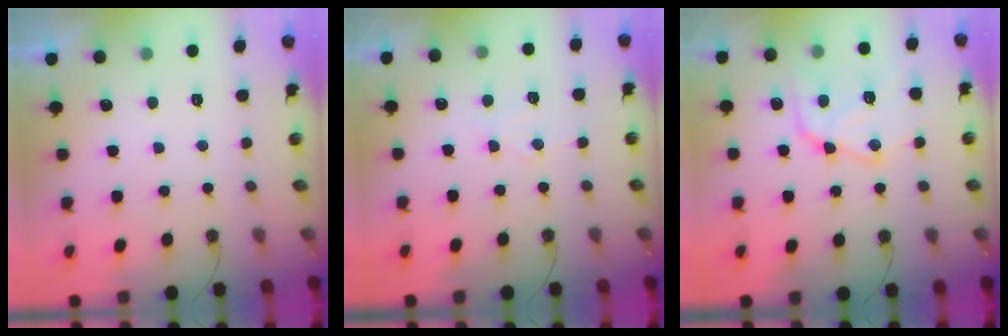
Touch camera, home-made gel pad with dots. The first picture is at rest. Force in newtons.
{"total": 5.6, "press": 5.6, "slide": 0.3}
{"total": 15.5, "press": 15.4, "slide": 1.6}